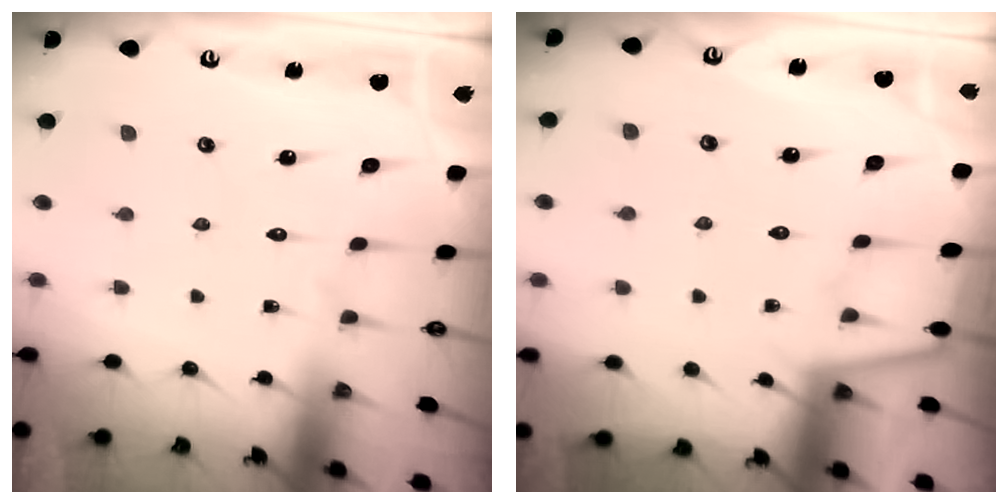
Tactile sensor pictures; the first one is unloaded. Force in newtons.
{"total": 2.4, "press": 2.4, "slide": 0.4}